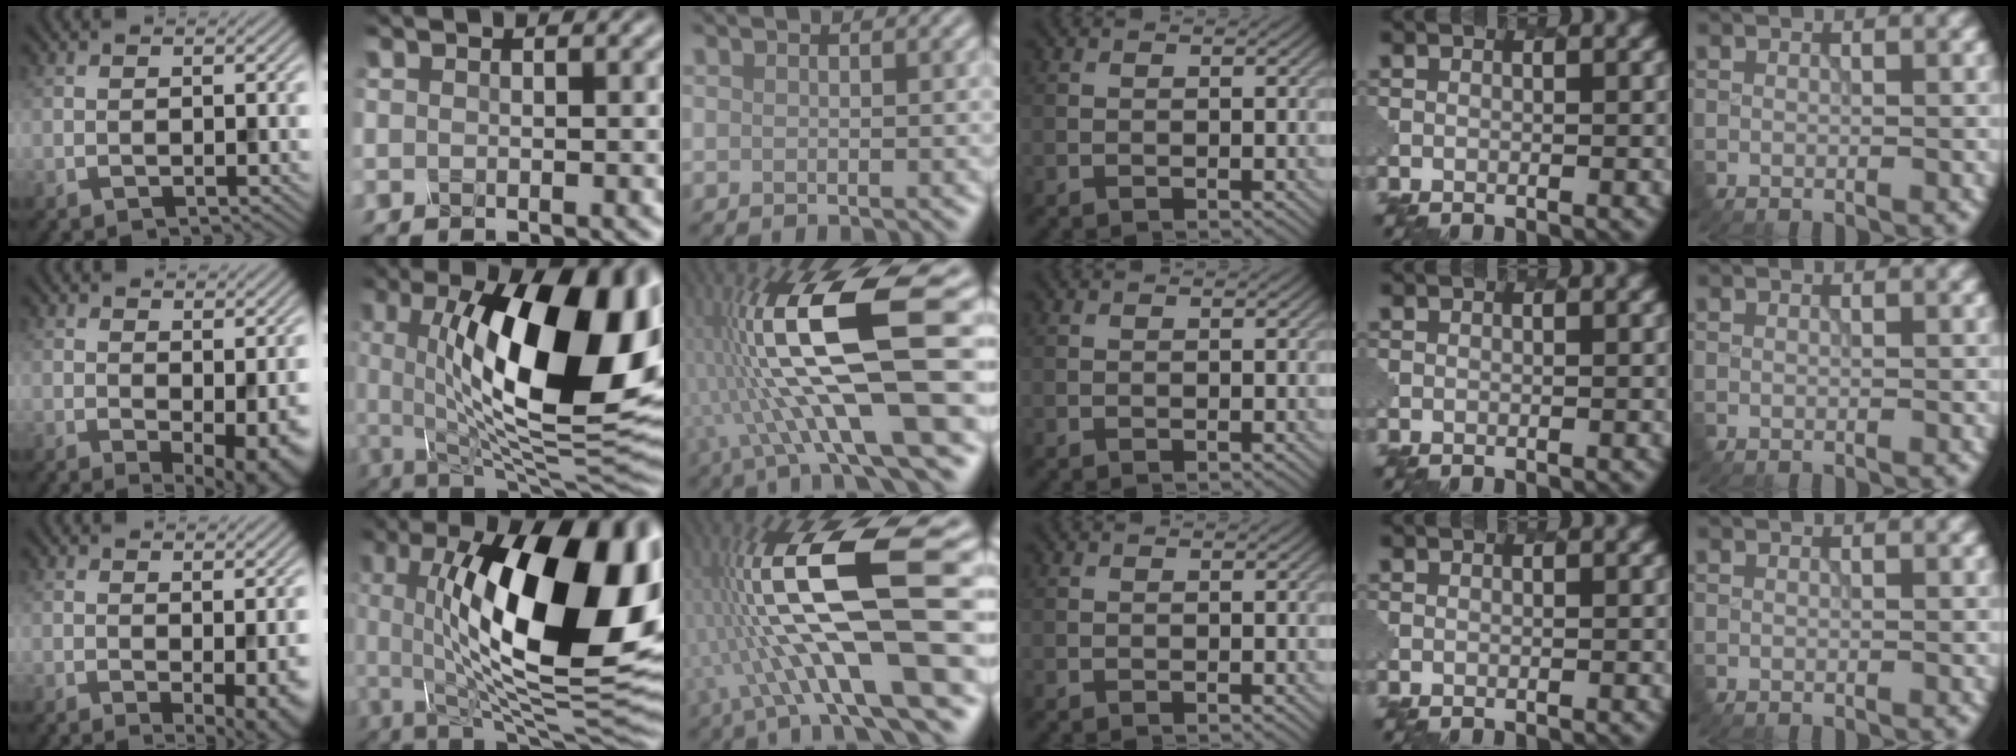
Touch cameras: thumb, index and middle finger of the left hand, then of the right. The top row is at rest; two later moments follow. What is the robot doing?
{"motion": "pour", "object": "mug"}